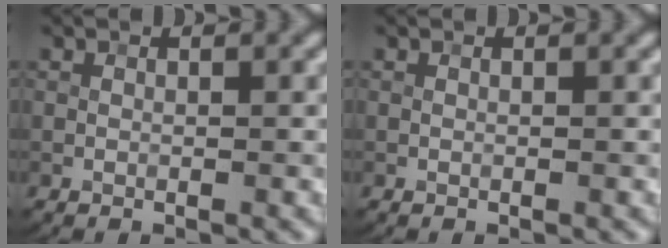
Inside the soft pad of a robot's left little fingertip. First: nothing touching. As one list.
[{"total": 0.0}]